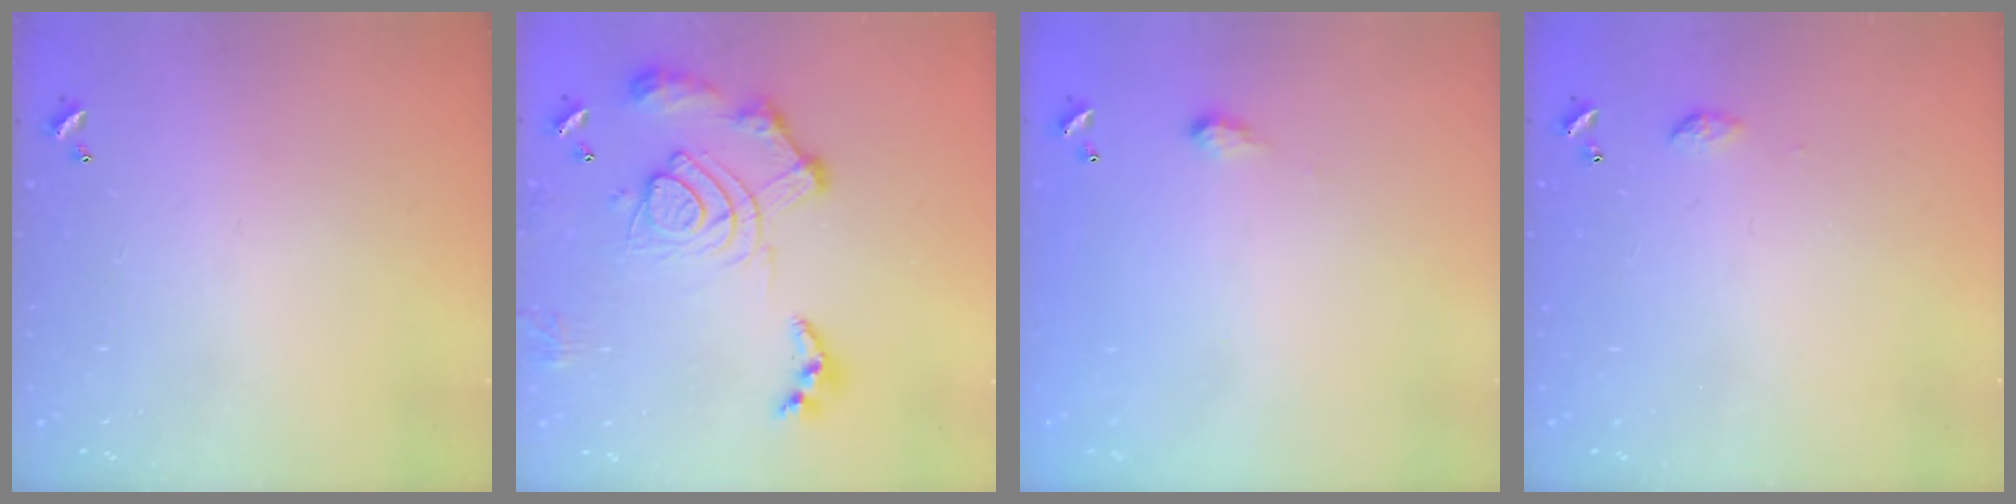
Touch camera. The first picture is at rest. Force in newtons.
{"total": 17.1, "press": 17.0, "slide": 1.6}
{"total": 2.0, "press": 2.0, "slide": 0.3}
{"total": 3.4, "press": 3.4, "slide": 0.5}